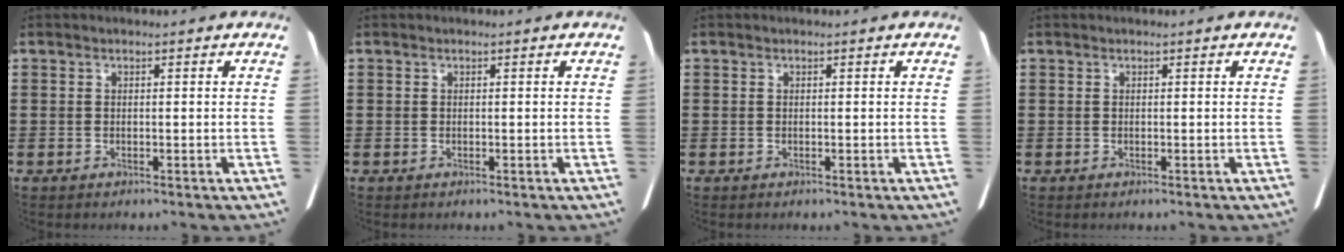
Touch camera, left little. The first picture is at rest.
{"total": 0.0}
{"total": 0.0}
{"total": 0.0}